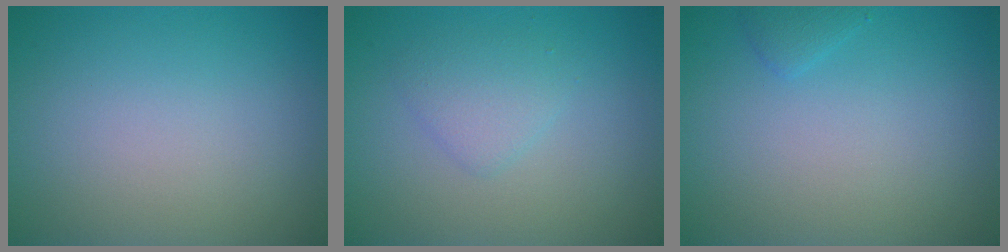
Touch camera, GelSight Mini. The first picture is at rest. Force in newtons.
{"total": 1.9, "press": 1.9, "slide": 0.2}
{"total": 0.9, "press": 0.9, "slide": 0.1}